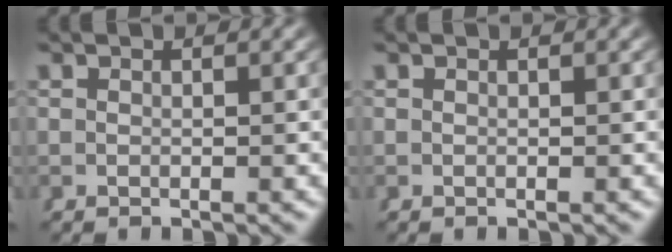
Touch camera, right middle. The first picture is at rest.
{"total": 0.0}